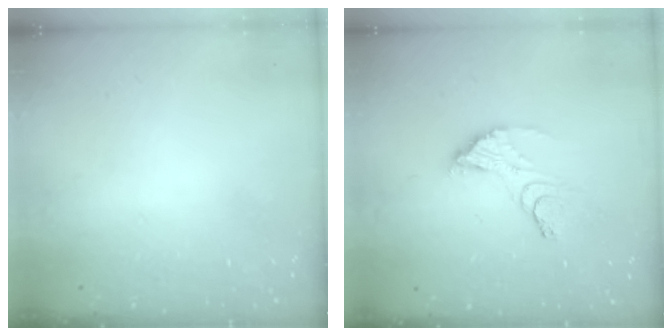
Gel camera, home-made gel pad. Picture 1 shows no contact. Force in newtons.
{"total": 11.6, "press": 11.6, "slide": 0.9}